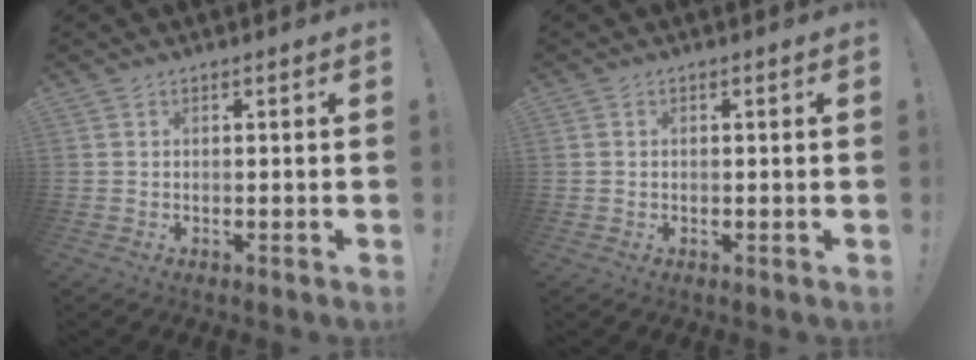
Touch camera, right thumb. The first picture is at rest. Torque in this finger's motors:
{"motor_torque": [-0.32, 0.02, -0.14, 0.37, -0.10]}